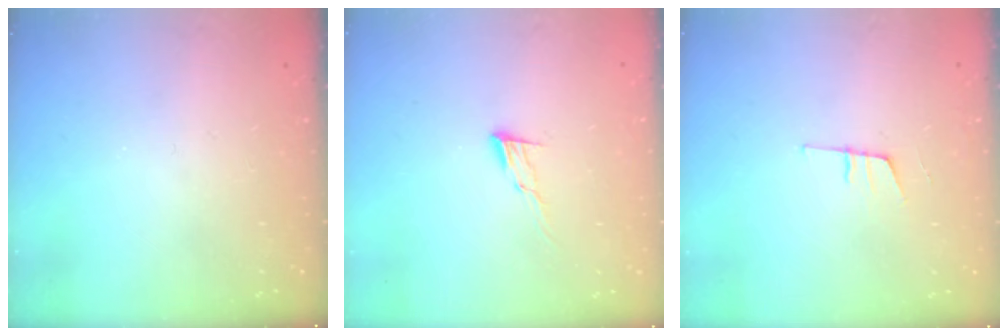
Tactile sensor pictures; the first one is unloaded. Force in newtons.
{"total": 6.1, "press": 6.1, "slide": 0.6}
{"total": 7.7, "press": 7.2, "slide": 2.8}